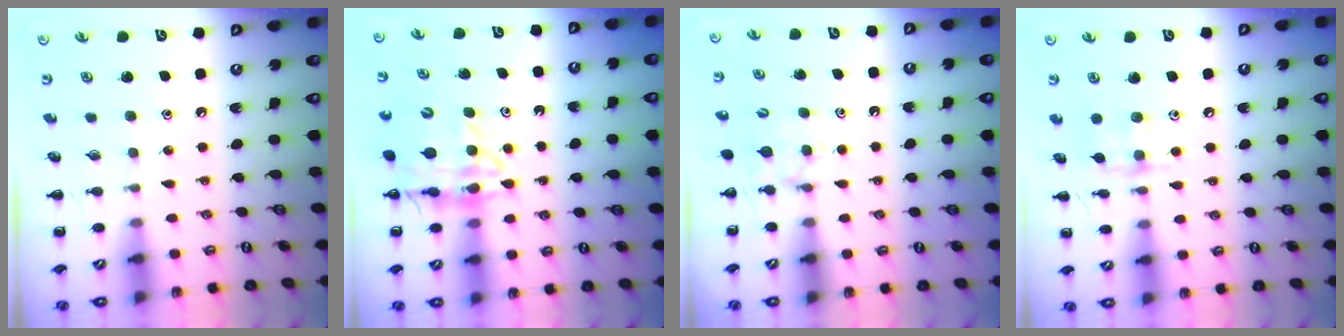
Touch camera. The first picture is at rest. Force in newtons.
{"total": 12.3, "press": 11.8, "slide": 3.5}
{"total": 5.2, "press": 5.0, "slide": 1.5}
{"total": 6.7, "press": 6.7, "slide": 0.5}